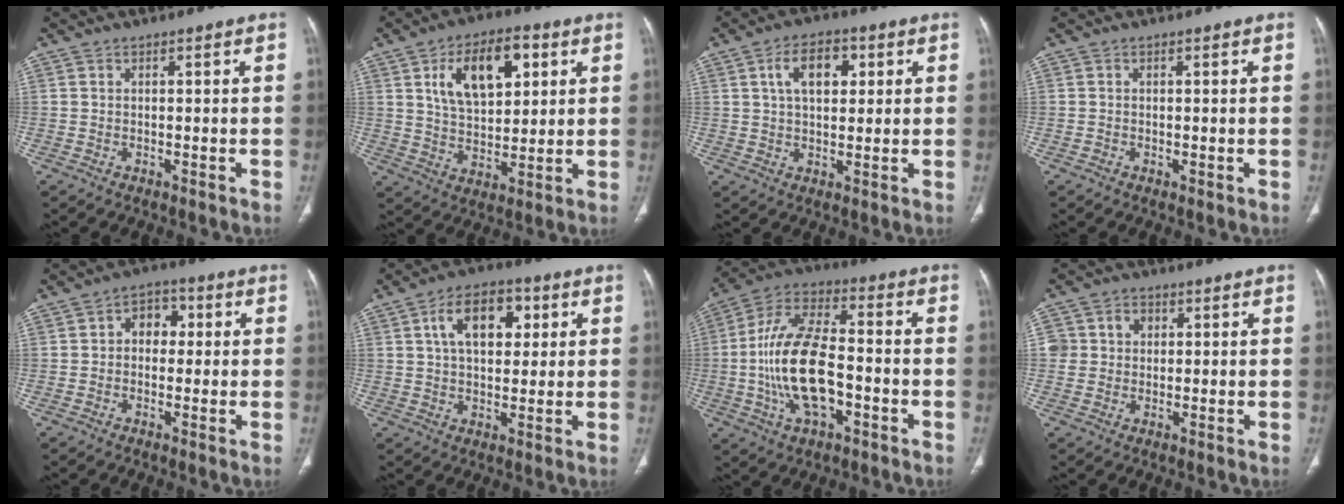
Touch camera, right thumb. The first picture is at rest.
{"total": 14.5, "force": [5.2, 8.0, 10.9], "torque": [-0.150, -0.008, 0.093]}
{"total": 8.3, "force": [2.6, 4.8, 6.2], "torque": [-0.087, 0.004, 0.041]}
{"total": 0.6, "force": [-0.2, 0.3, 0.4], "torque": [-0.007, -0.002, -0.004]}
{"total": 5.7, "force": [0.7, 4.3, 3.7], "torque": [-0.023, 0.015, 0.002]}
{"total": 11.5, "force": [3.6, 6.8, 8.6], "torque": [-0.112, 0.006, 0.053]}
{"total": 17.9, "force": [-3.4, 8.9, 15.2], "torque": [-0.297, 0.032, -0.061]}
{"total": 5.7, "force": [1.1, 5.2, 2.0], "torque": [-0.010, 0.010, 0.021]}